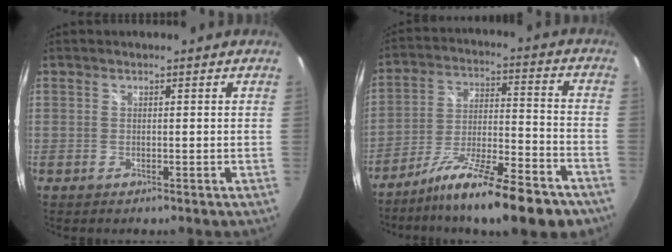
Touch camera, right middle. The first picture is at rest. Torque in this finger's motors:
{"motor_torque": [1.22, -0.92, 0.34, 0.19]}